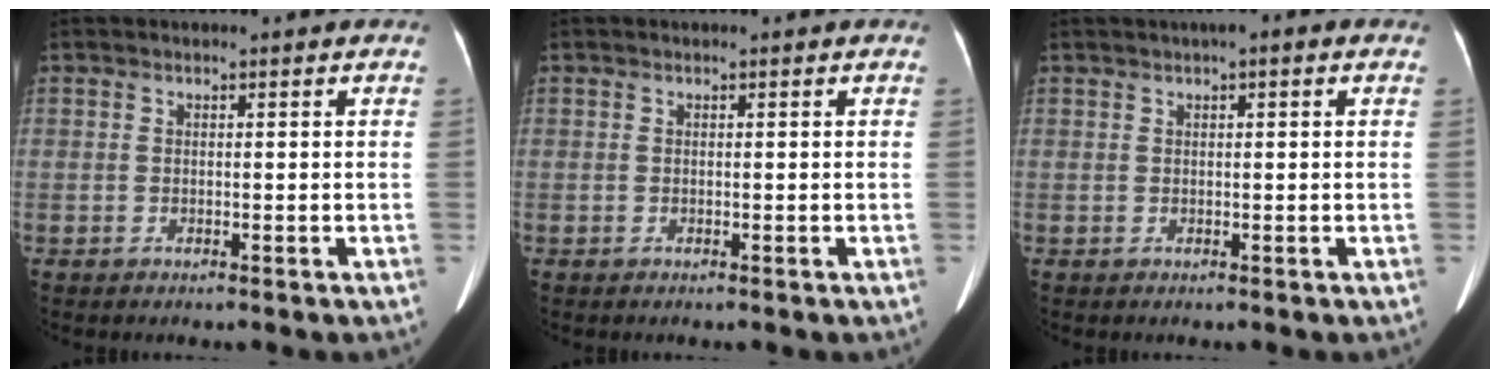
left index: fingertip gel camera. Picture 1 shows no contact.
{"total": 0.0}
{"total": 2.0, "force": [1.1, 0.5, 1.6], "torque": [-0.027, 0.014, 0.013]}